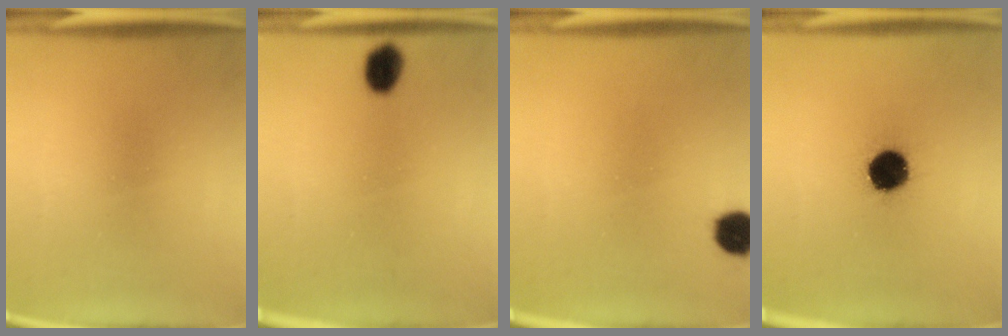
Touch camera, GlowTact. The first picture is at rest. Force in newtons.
{"total": 4.5}
{"total": 5.2}
{"total": 12.3}